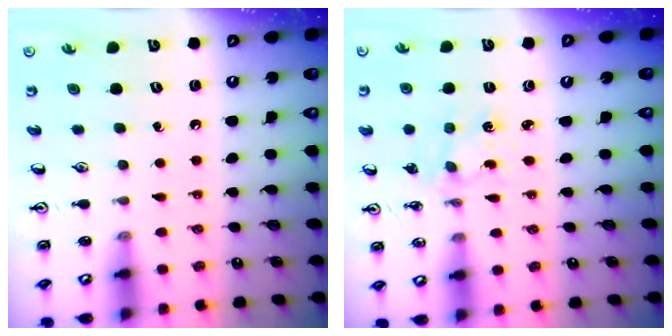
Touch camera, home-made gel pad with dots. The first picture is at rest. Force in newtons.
{"total": 2.3, "press": 2.3, "slide": 0.4}